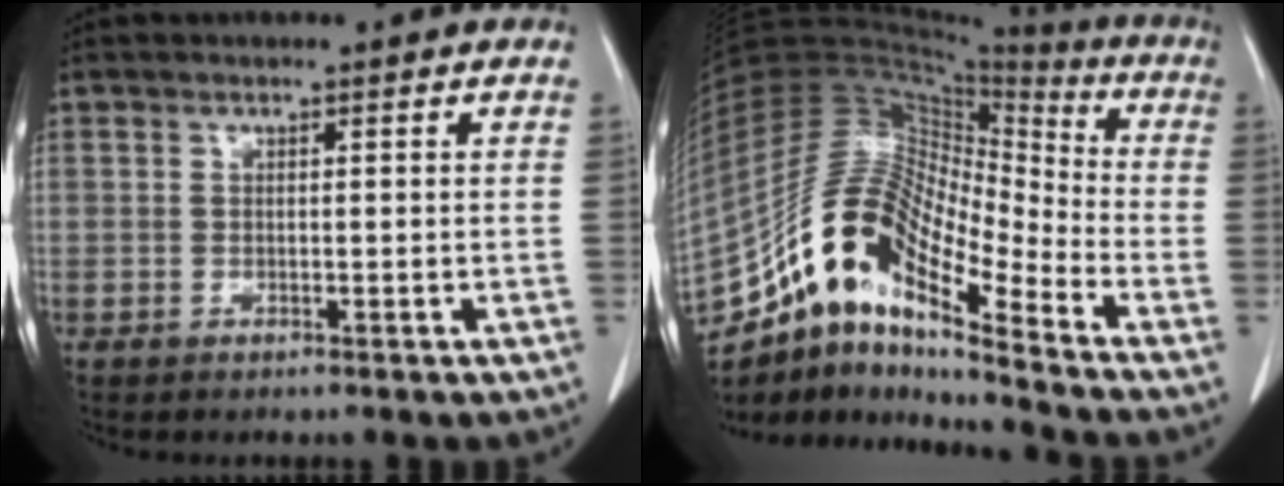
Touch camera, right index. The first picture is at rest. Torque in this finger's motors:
{"motor_torque": [1.09, -1.04, 0.76, 0.21]}